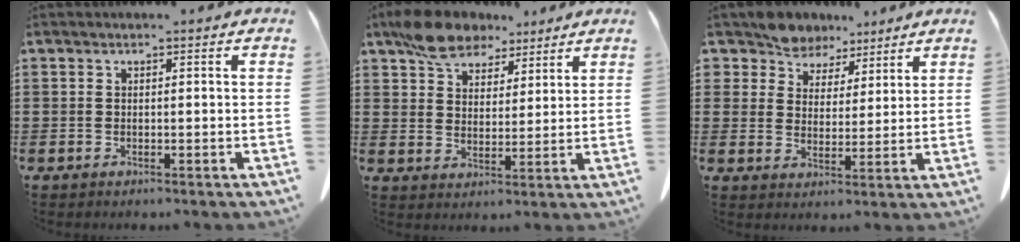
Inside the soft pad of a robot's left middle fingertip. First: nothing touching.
{"total": 7.9, "force": [6.4, 3.9, 2.7], "torque": [-0.069, -0.003, 0.120]}
{"total": 6.4, "force": [5.7, 3.0, 0.3], "torque": [-0.043, -0.023, 0.106]}